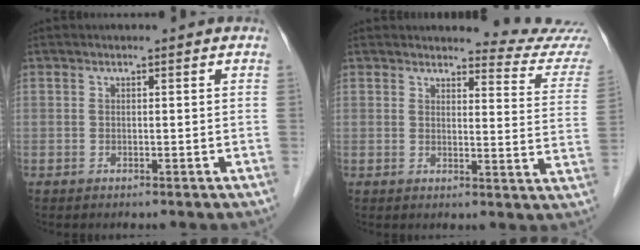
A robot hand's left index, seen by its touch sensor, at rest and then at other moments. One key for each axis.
{"total": 9.4, "fx": 9.4, "fy": -0.5, "fz": 0.3, "tx": 0.001, "ty": -0.079, "tz": 0.088}